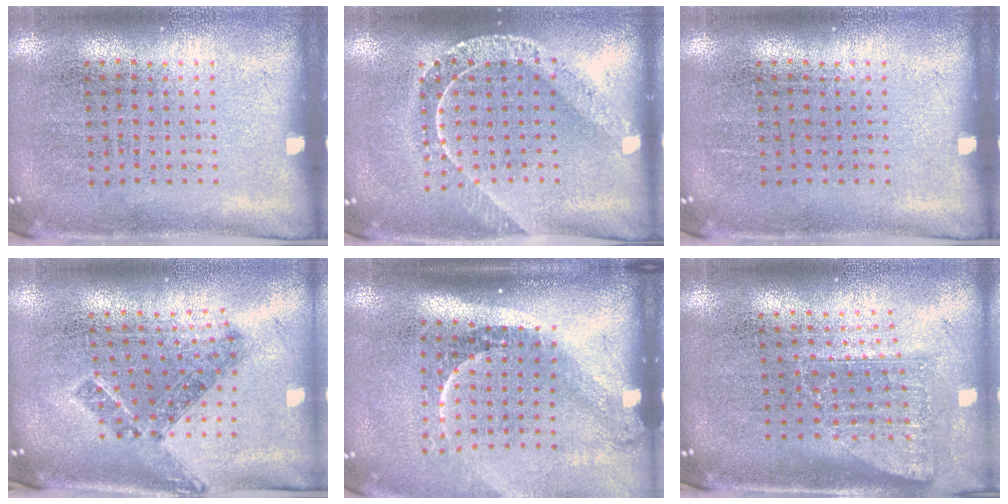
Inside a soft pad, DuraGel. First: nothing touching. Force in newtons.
{"total": 1.8, "press": 1.5, "slide": 0.9}
{"total": 0.0}
{"total": 1.1, "press": 0.9, "slide": 0.7}
{"total": 2.2, "press": 1.4, "slide": 1.7}
{"total": 1.7, "press": 1.2, "slide": 1.2}